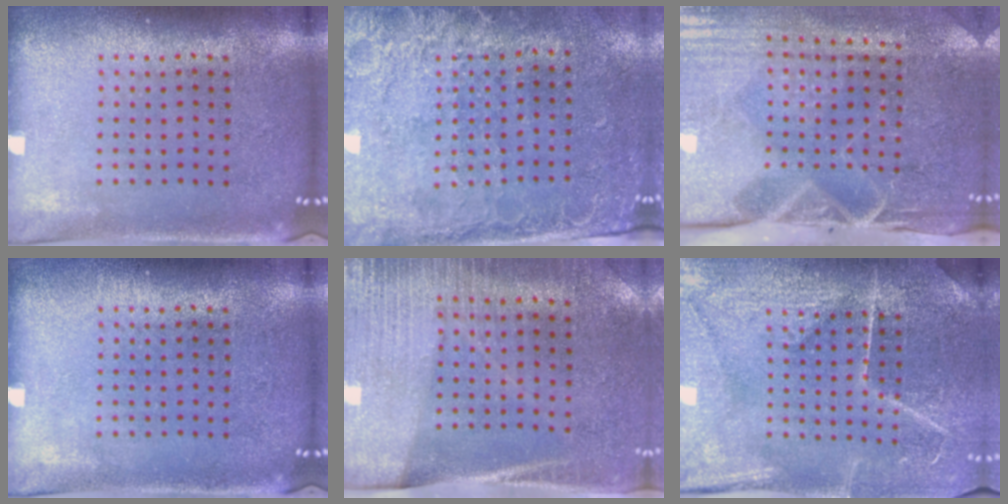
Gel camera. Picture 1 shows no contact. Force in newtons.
{"total": 2.6, "press": 2.2, "slide": 1.4}
{"total": 4.8, "press": 4.1, "slide": 2.6}
{"total": 0.0}
{"total": 2.9, "press": 2.6, "slide": 1.3}
{"total": 3.9, "press": 3.6, "slide": 1.4}